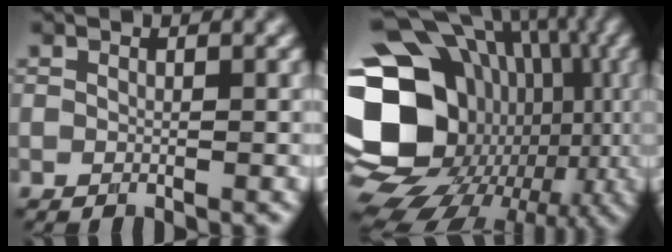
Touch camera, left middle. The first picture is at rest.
{"total": 23.1, "force": [-2.0, 19.8, 11.8], "torque": [-0.203, 0.001, -0.064]}